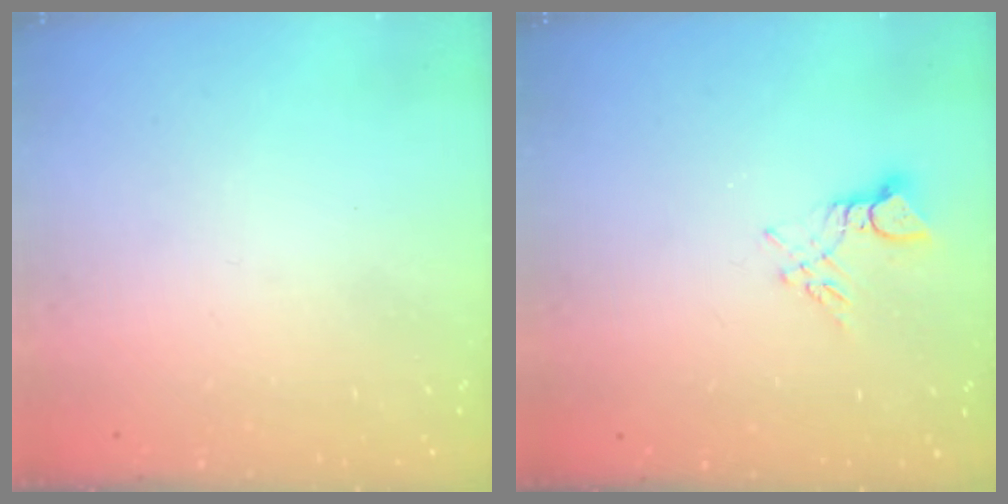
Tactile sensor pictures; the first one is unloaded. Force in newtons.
{"total": 3.6, "press": 3.6, "slide": 0.5}